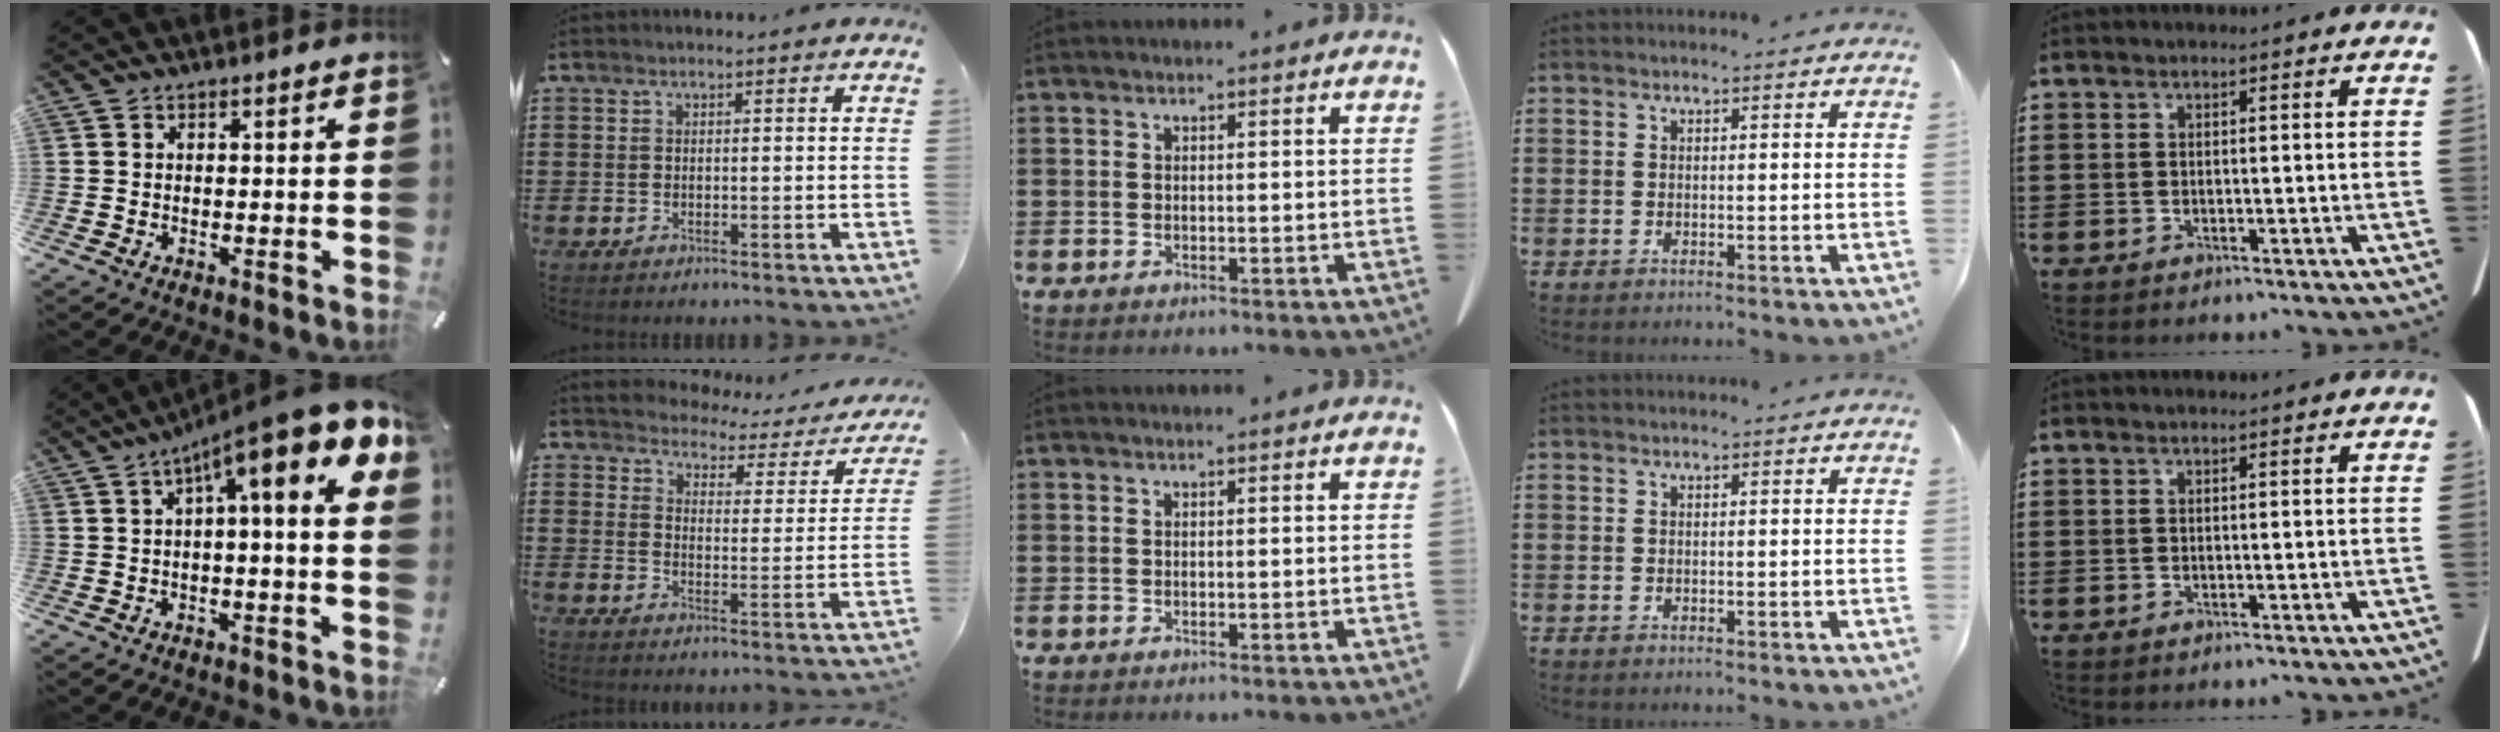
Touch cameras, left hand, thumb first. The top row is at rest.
{"thumb": {"total": 13.5, "force": [6.3, 1.8, 11.8], "torque": [-0.179, -0.050, 0.096]}, "index": {"total": 2.6, "force": [2.5, 0.6, -0.1], "torque": [-0.022, -0.026, 0.034]}}